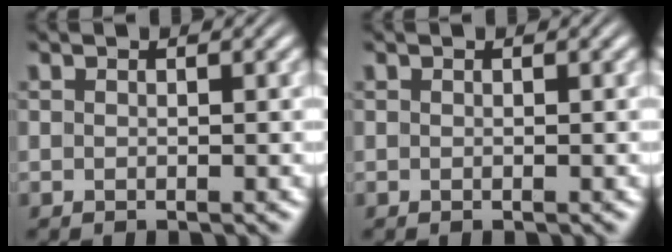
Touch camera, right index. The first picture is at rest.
{"total": 0.0}